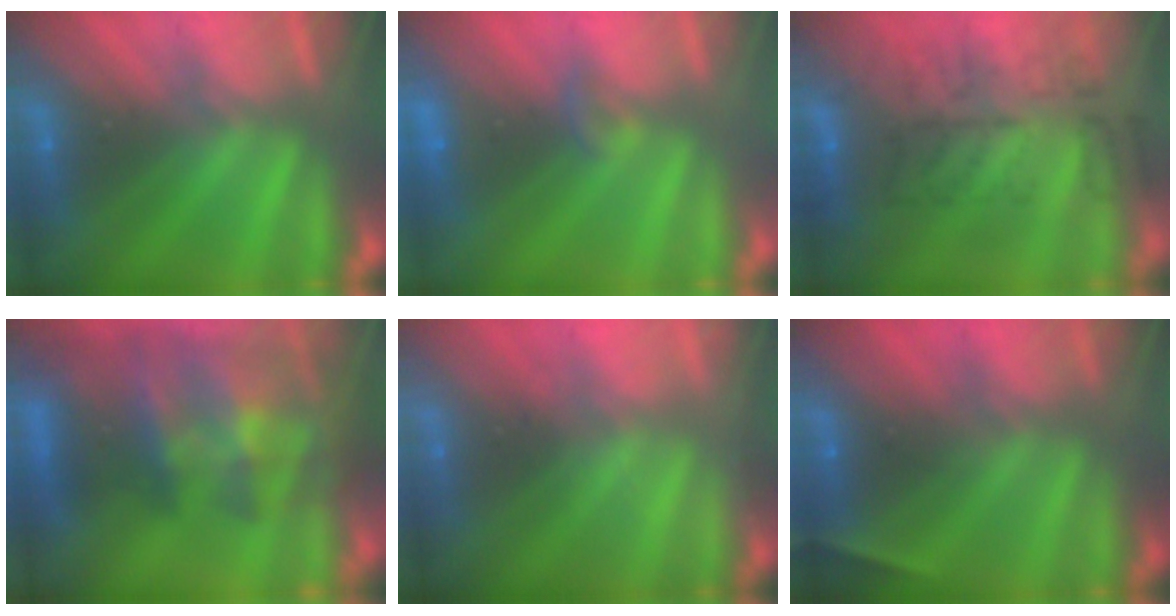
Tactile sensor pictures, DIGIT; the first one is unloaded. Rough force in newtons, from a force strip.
{"total": 1.4}
{"total": 10.2}
{"total": 7.2}
{"total": 2.3}
{"total": 2.0}